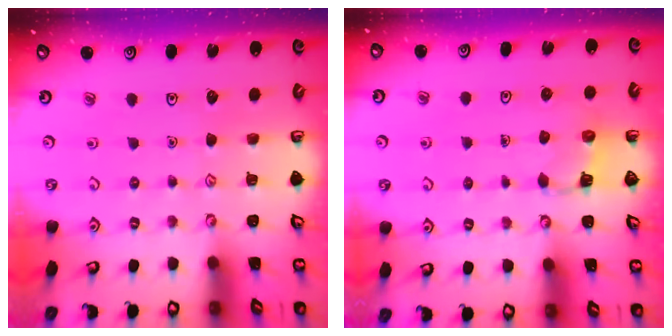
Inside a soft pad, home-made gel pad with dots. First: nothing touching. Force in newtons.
{"total": 2.1, "press": 2.0, "slide": 0.5}